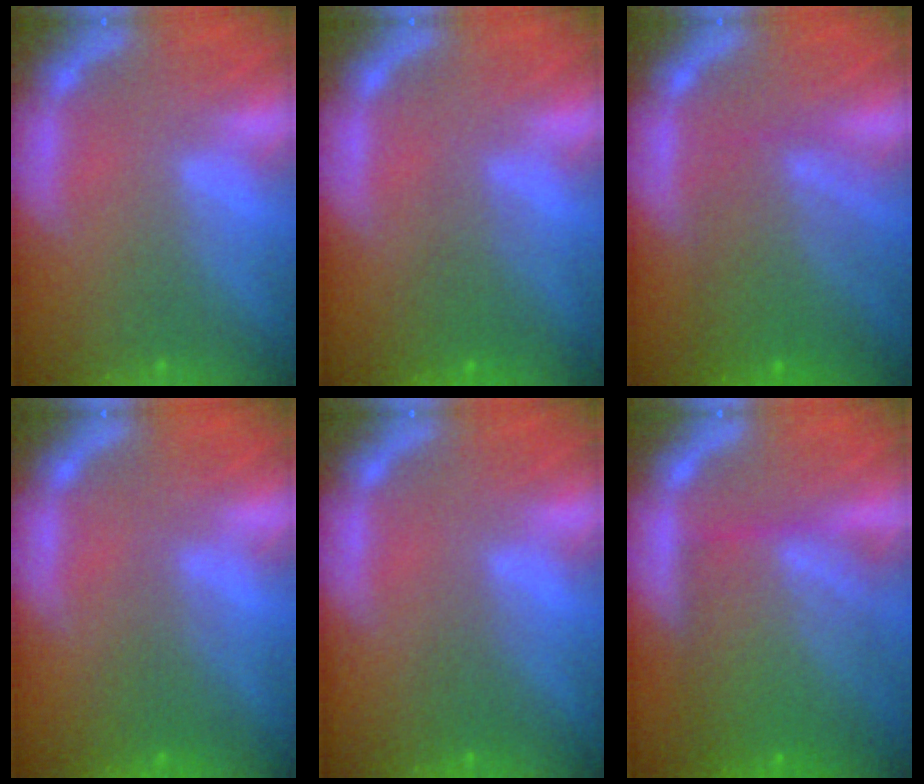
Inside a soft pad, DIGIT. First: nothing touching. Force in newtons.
{"total": 2.5}
{"total": 6.5}
{"total": 2.5}
{"total": 1.4}
{"total": 10.1}